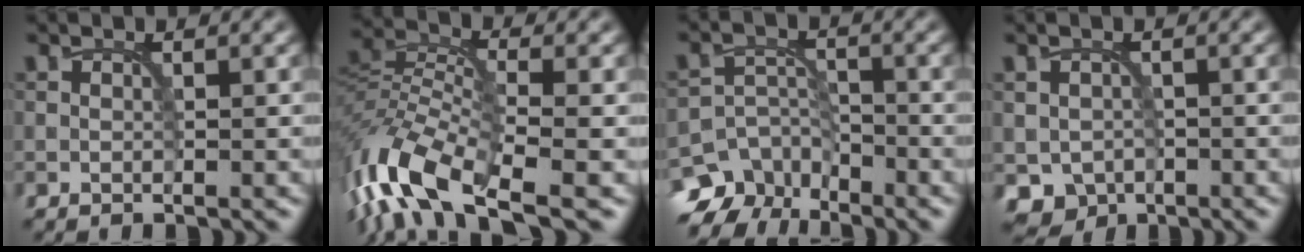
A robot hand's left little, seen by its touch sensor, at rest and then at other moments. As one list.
[{"total": 10.3, "force": [-5.6, 3.8, 7.7], "torque": [-0.156, 0.002, -0.121]}, {"total": 7.2, "force": [-5.7, 4.0, 1.8], "torque": [-0.009, -0.002, -0.095]}, {"total": 3.1, "force": [-1.2, 2.6, 1.0], "torque": [-0.018, -0.013, -0.019]}]